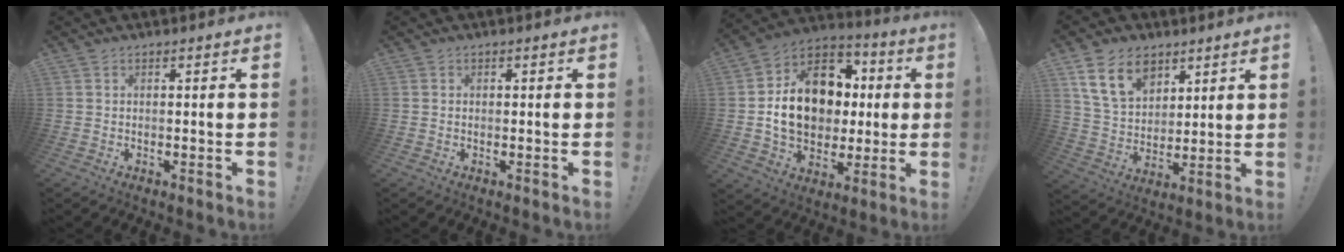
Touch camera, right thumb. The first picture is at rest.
{"total": 0.6, "force": [-0.1, 0.5, 0.1], "torque": [-0.004, 0.003, -0.002]}
{"total": 18.9, "force": [1.2, 14.8, 11.7], "torque": [-0.167, 0.015, 0.042]}
{"total": 14.2, "force": [8.1, 9.4, 6.9], "torque": [-0.114, -0.032, 0.156]}